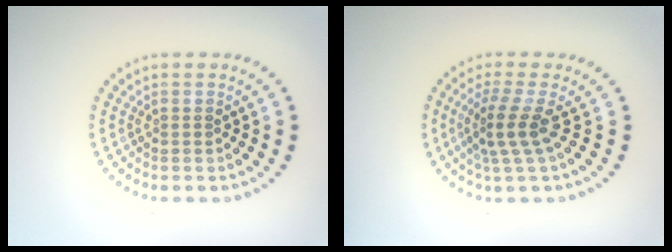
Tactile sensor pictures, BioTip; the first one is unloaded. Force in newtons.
{"total": 2.9, "press": 2.0, "slide": 2.1}